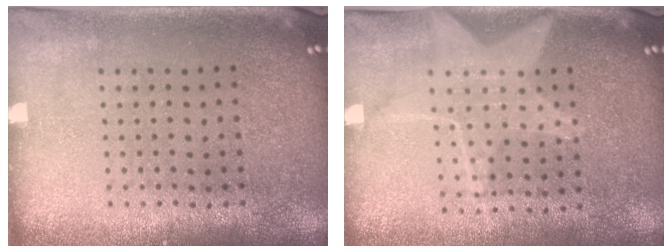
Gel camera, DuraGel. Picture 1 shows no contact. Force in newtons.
{"total": 1.6, "press": 1.5, "slide": 0.6}